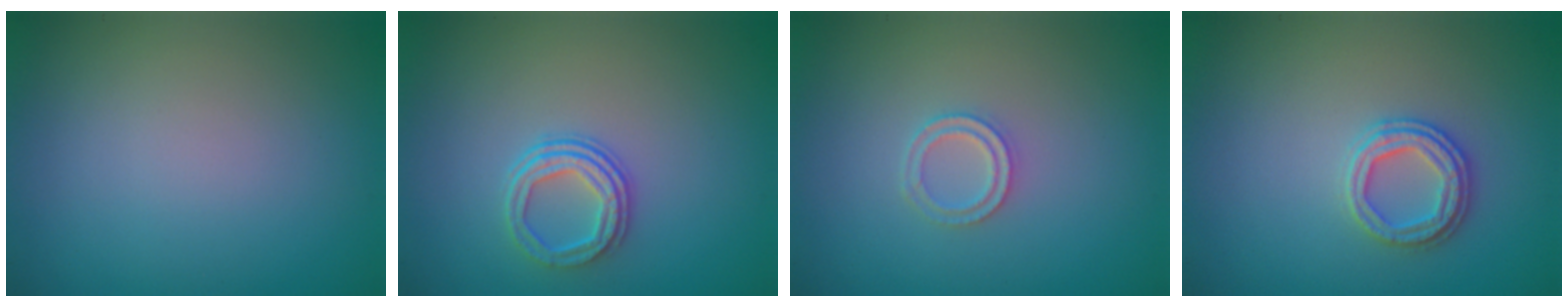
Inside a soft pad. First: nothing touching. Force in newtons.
{"total": 3.0, "press": 2.4, "slide": 1.7}
{"total": 1.7, "press": 1.6, "slide": 0.4}
{"total": 2.6, "press": 2.5, "slide": 0.3}